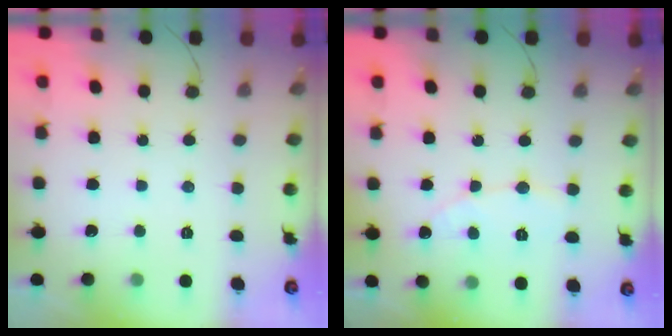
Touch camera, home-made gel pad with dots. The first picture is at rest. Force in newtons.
{"total": 6.0, "press": 6.0, "slide": 0.5}